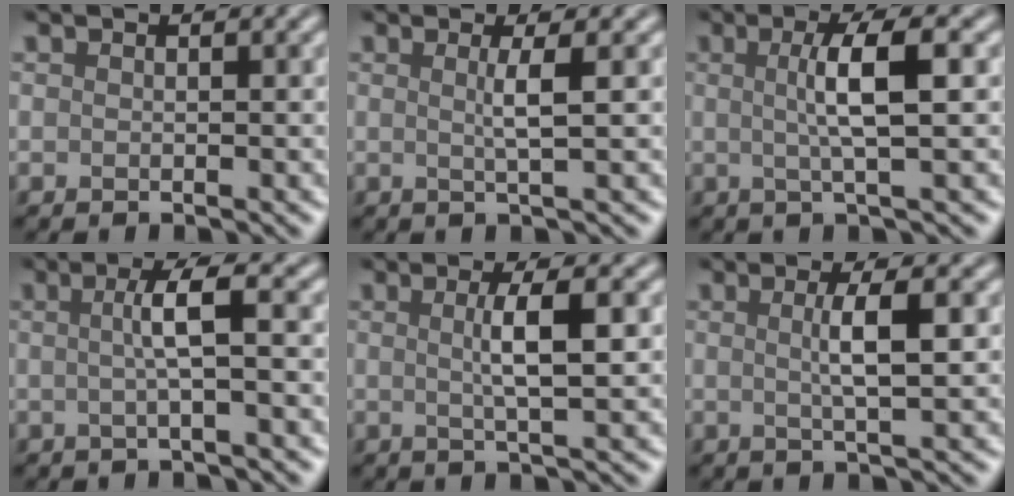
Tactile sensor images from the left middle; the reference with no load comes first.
{"total": 2.2, "force": [0.3, 0.4, 2.1], "torque": [-0.039, 0.002, -0.002]}
{"total": 4.5, "force": [0.5, 0.9, 4.4], "torque": [-0.072, 0.005, 0.004]}
{"total": 3.3, "force": [0.1, 0.5, 3.2], "torque": [-0.057, 0.003, -0.003]}
{"total": 3.7, "force": [0.4, 0.8, 3.6], "torque": [-0.056, 0.003, 0.004]}
{"total": 3.3, "force": [0.4, 0.7, 3.2], "torque": [-0.050, 0.003, 0.003]}